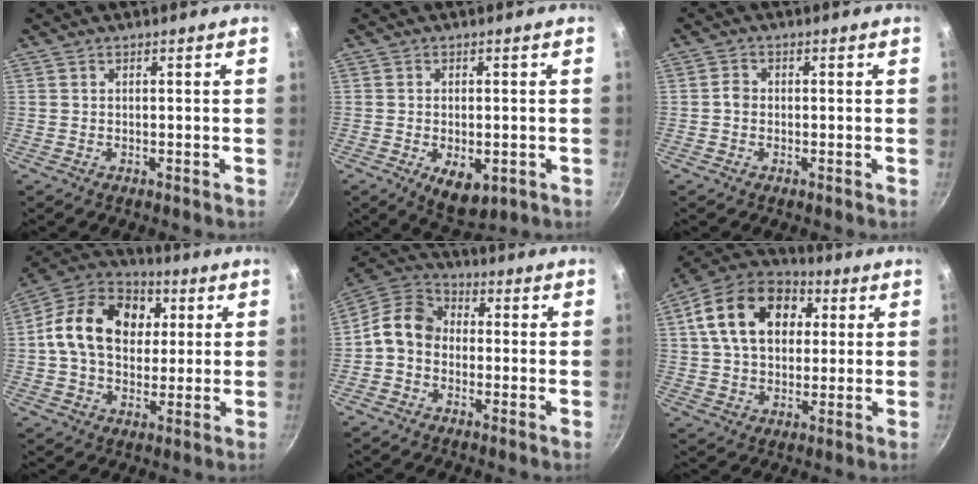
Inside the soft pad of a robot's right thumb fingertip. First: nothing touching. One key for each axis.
{"total": 7.2, "fx": -2.1, "fy": 4.1, "fz": 5.6, "tx": -0.066, "ty": -0.003, "tz": -0.019}
{"total": 1.8, "fx": -0.4, "fy": 1.5, "fz": 0.9, "tx": -0.013, "ty": 0.011, "tz": -0.009}
{"total": 18.5, "fx": 3.3, "fy": 13.7, "fz": 12.0, "tx": -0.177, "ty": 0.019, "tz": 0.039}
{"total": 9.0, "fx": -1.1, "fy": 7.3, "fz": 5.2, "tx": -0.072, "ty": 0.038, "tz": -0.047}
{"total": 18.0, "fx": 4.6, "fy": 12.7, "fz": 11.8, "tx": -0.182, "ty": 0.020, "tz": 0.063}